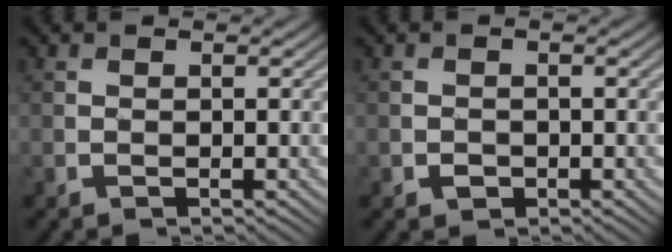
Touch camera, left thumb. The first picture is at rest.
{"total": 1.2, "force": [-0.5, 0.9, 0.4], "torque": [-0.004, -0.004, -0.011]}